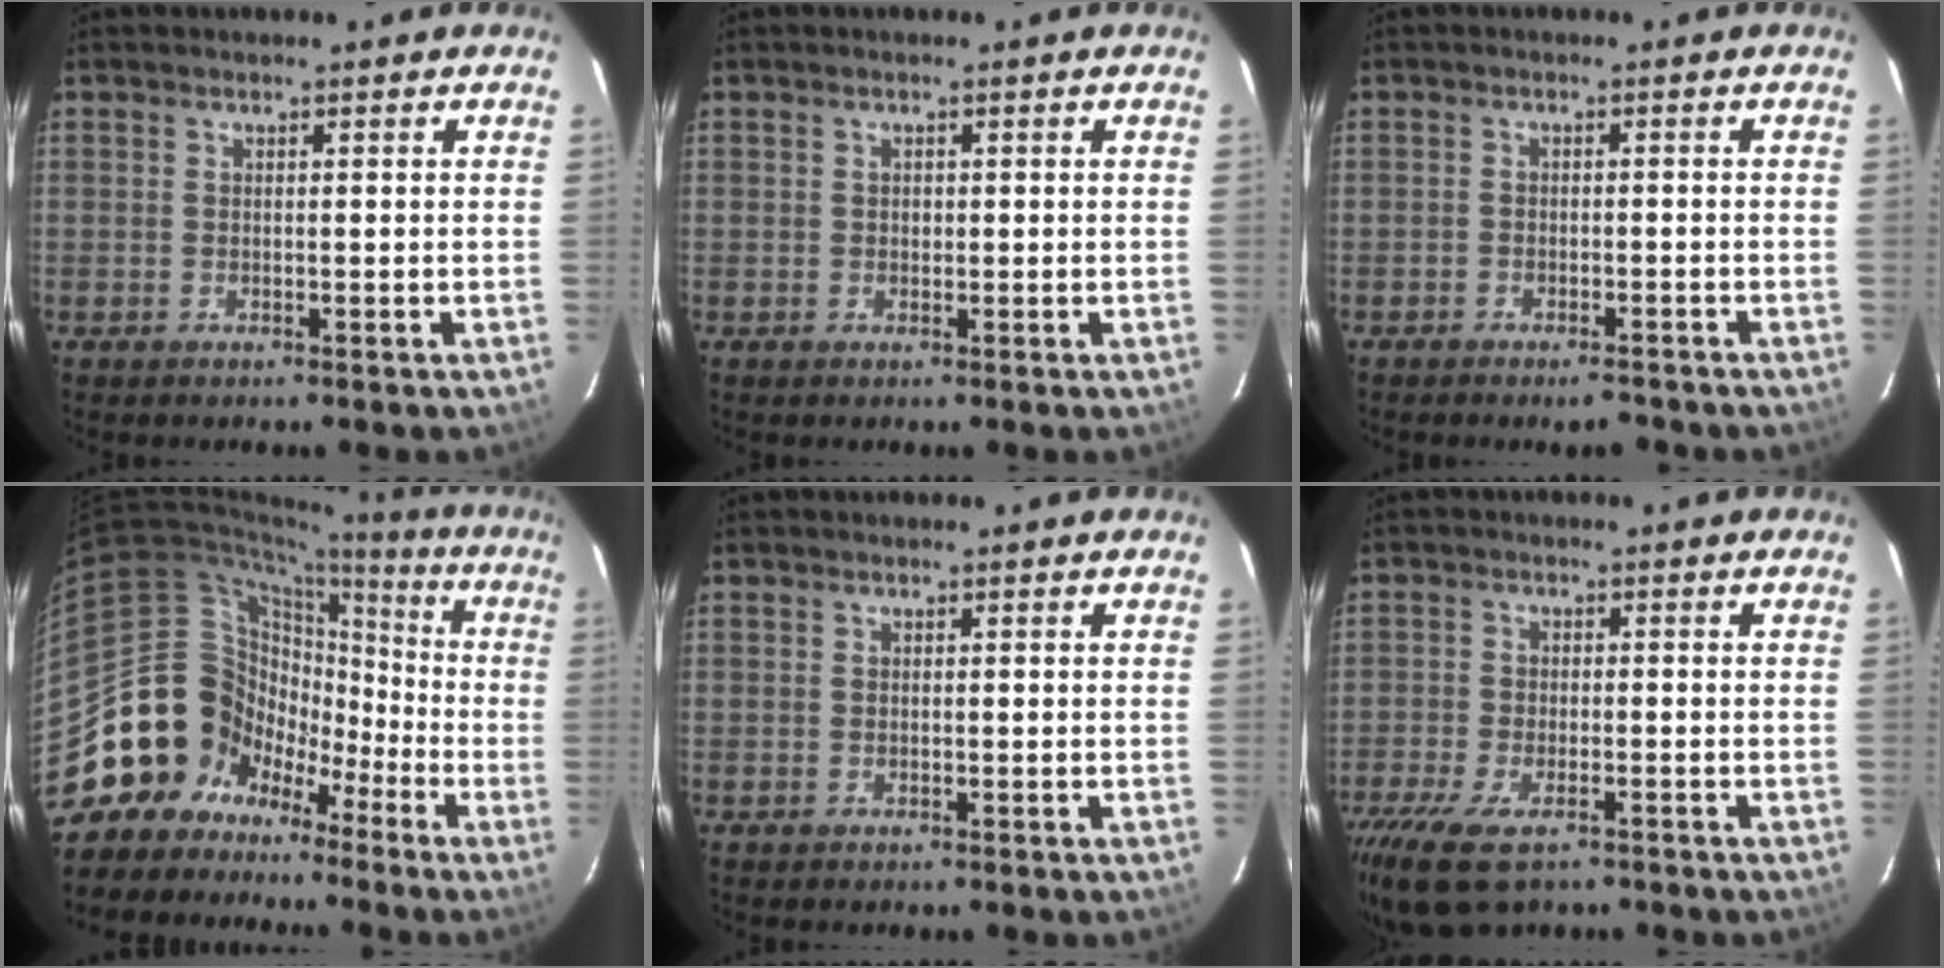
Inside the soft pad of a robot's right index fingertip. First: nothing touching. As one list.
[{"total": 0.8, "force": [0.1, 0.7, 0.3], "torque": [-0.002, 0.003, 0.002]}, {"total": 4.2, "force": [-3.6, 1.5, 1.8], "torque": [-0.041, 0.002, -0.048]}, {"total": 16.7, "force": [-8.8, 13.8, 3.2], "torque": [-0.076, 0.076, -0.146]}, {"total": 0.0}, {"total": 10.6, "force": [-7.4, 4.1, 6.4], "torque": [-0.159, -0.032, -0.135]}]